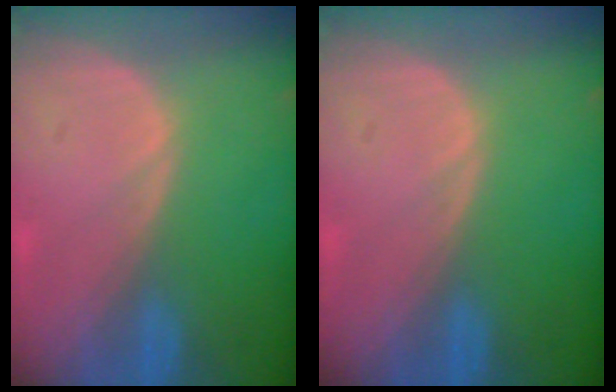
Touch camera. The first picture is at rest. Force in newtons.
{"total": 0.0}